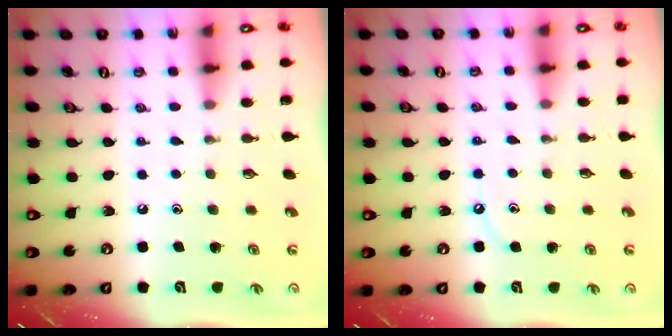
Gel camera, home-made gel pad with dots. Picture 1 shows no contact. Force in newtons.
{"total": 4.6, "press": 4.5, "slide": 0.7}